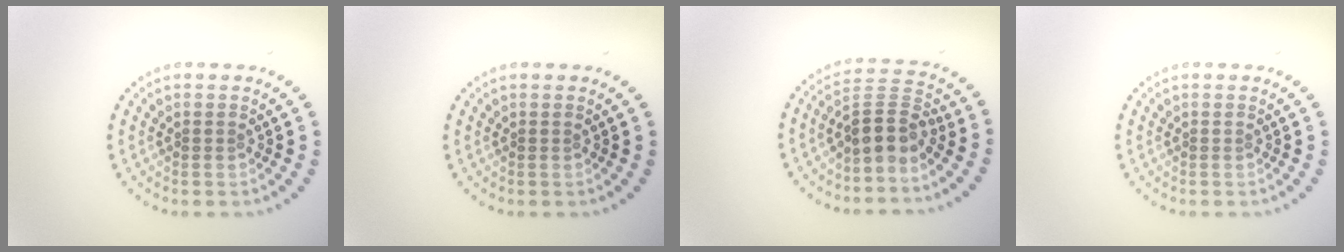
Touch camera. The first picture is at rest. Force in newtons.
{"total": 0.0}
{"total": 4.0, "press": 3.3, "slide": 2.1}
{"total": 0.0}